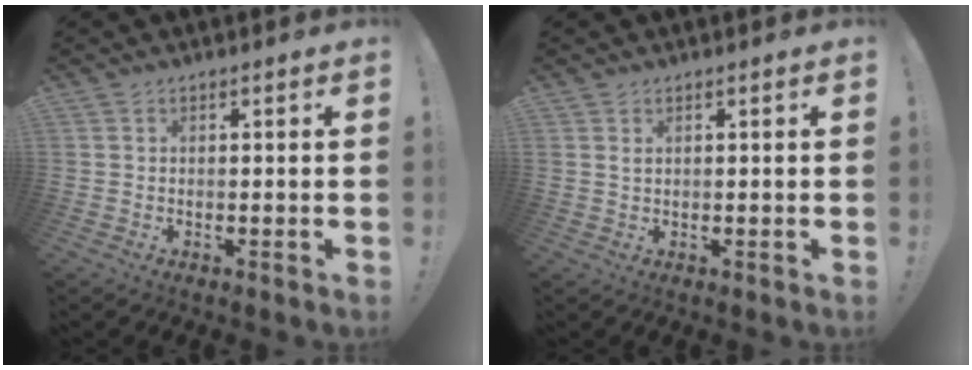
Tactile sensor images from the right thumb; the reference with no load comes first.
{"total": 1.3, "force": [0.7, 0.3, 1.0], "torque": [-0.015, -0.001, 0.011]}